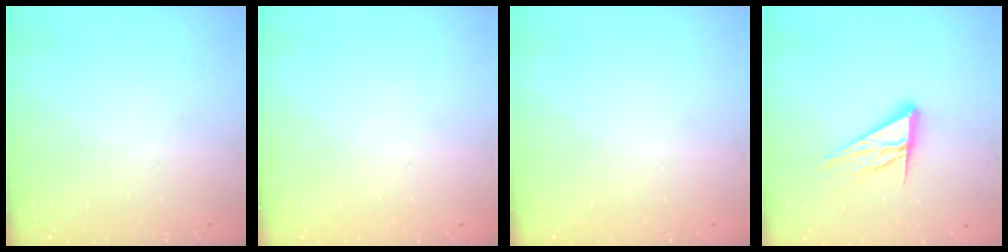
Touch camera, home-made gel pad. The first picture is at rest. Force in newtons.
{"total": 0.0}
{"total": 0.0}
{"total": 12.3, "press": 12.3, "slide": 1.2}